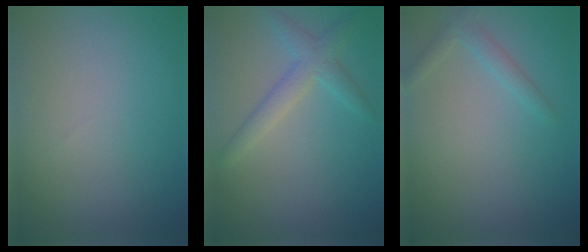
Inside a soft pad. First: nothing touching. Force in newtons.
{"total": 2.8, "press": 2.8, "slide": 0.0}
{"total": 1.6, "press": 1.6, "slide": 0.1}